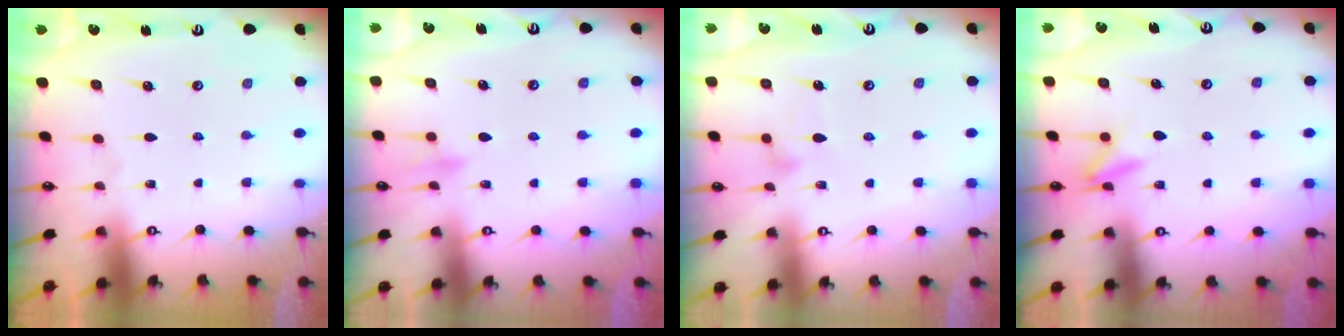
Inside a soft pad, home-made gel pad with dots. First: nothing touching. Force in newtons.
{"total": 7.5, "press": 7.4, "slide": 0.6}
{"total": 11.5, "press": 11.5, "slide": 0.3}
{"total": 9.0, "press": 9.0, "slide": 1.1}